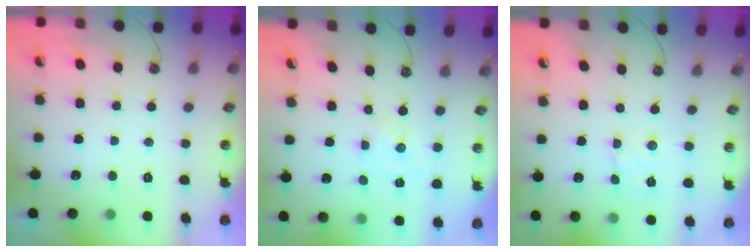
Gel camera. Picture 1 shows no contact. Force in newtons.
{"total": 0.0}
{"total": 2.9, "press": 2.8, "slide": 0.5}